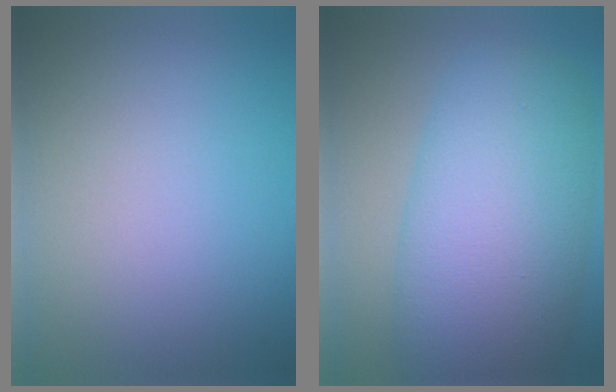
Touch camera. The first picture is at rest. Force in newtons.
{"total": 11.3, "press": 11.2, "slide": 0.6}